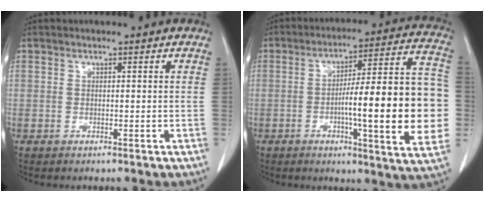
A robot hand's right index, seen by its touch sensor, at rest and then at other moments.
{"total": 21.3, "force": [-2.9, 2.4, 21.0], "torque": [-0.236, 0.026, -0.035]}